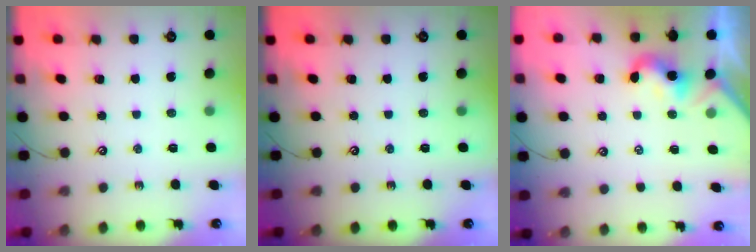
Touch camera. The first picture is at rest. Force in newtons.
{"total": 0.0}
{"total": 0.6, "press": 0.4, "slide": 0.4}